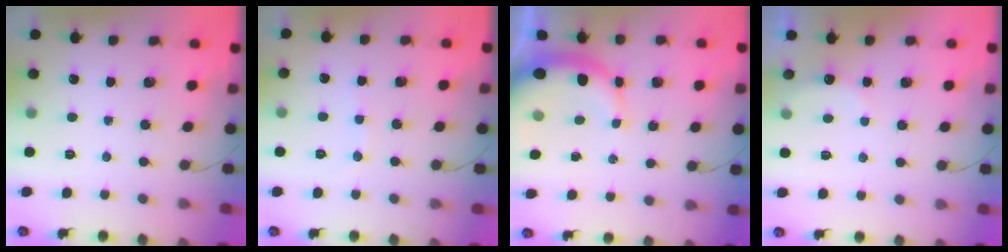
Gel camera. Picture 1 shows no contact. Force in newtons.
{"total": 4.2, "press": 4.1, "slide": 1.1}
{"total": 9.1, "press": 9.0, "slide": 1.7}
{"total": 6.0, "press": 5.9, "slide": 1.1}